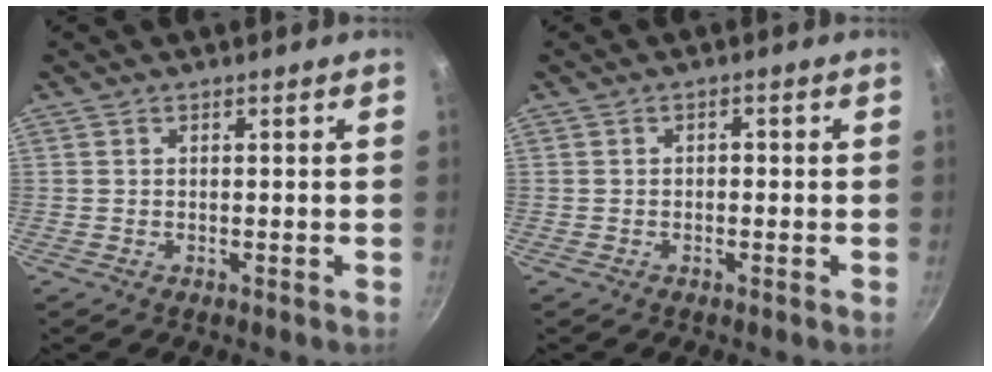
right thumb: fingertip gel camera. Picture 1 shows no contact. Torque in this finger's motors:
{"motor_torque": [-0.43, 0.22, -0.12, -0.04, 0.05]}